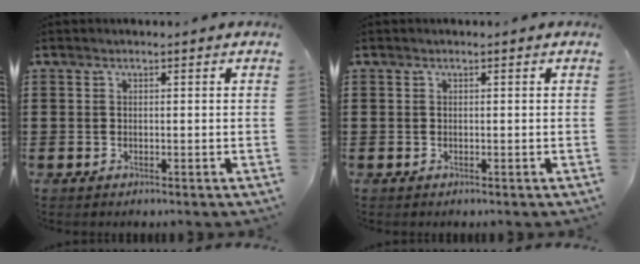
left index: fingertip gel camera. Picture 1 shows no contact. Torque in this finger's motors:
{"motor_torque": [-0.01, -0.01, 0.00, 0.00]}